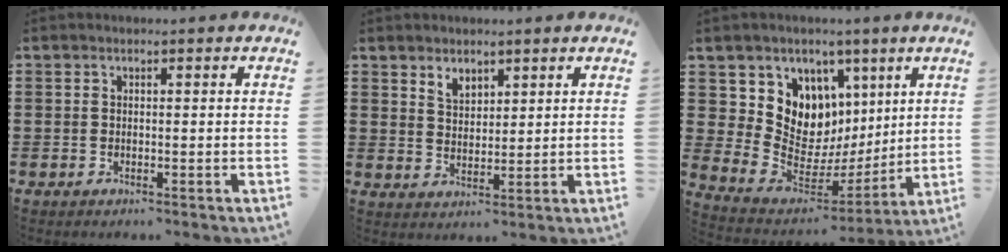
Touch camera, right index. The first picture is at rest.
{"total": 3.0, "force": [2.5, 1.6, 0.7], "torque": [-0.021, 0.004, 0.047]}
{"total": 9.8, "force": [4.3, 8.6, 2.1], "torque": [-0.075, -0.055, 0.087]}